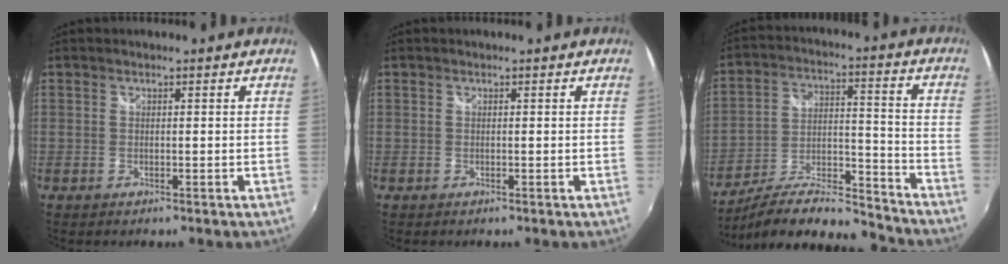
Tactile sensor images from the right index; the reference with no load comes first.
{"total": 0.0}
{"total": 17.2, "force": [-15.6, 2.9, 6.8], "torque": [-0.121, 0.003, -0.250]}